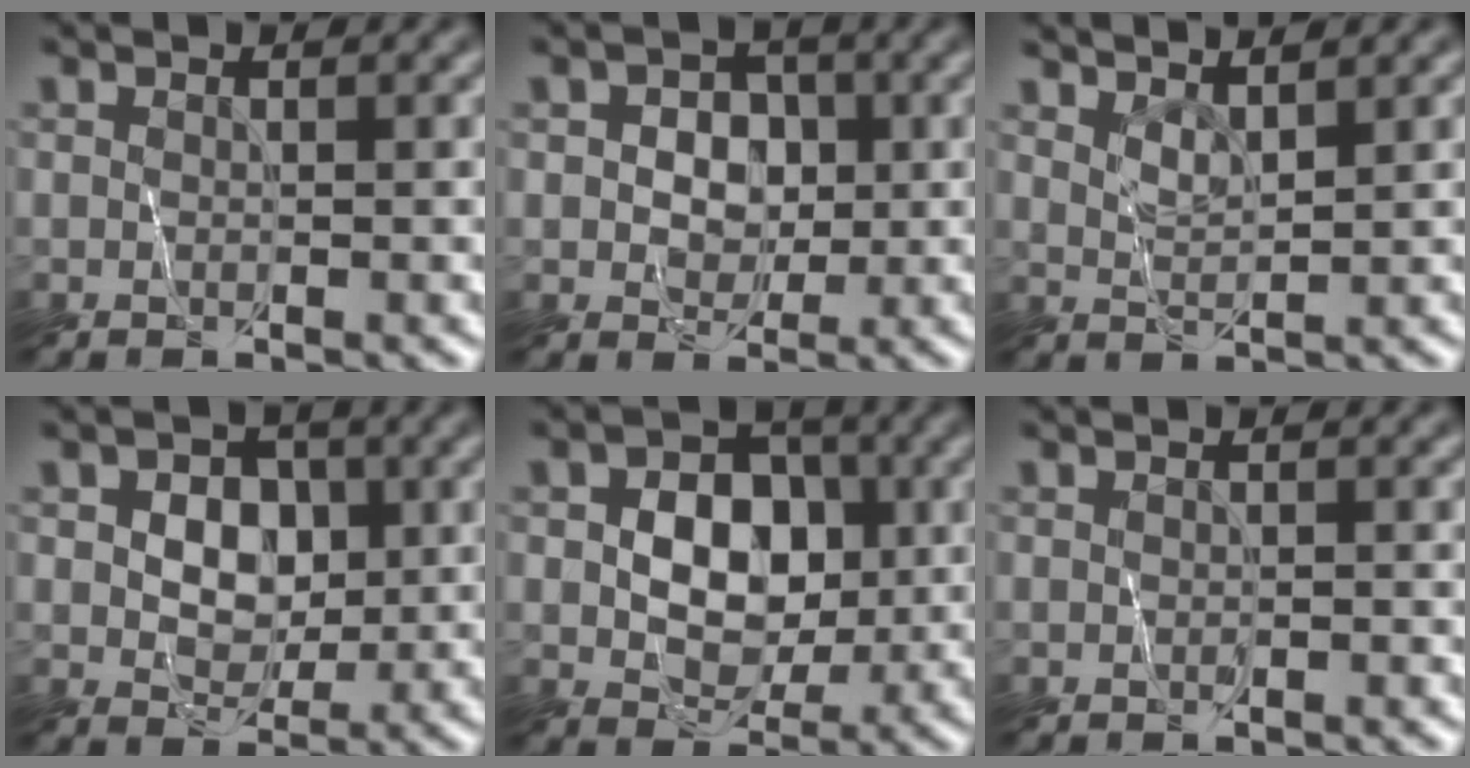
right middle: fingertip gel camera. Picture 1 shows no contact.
{"total": 3.6, "force": [0.2, 3.0, 2.1], "torque": [-0.018, 0.005, -0.002]}
{"total": 2.1, "force": [2.1, -0.4, 0.2], "torque": [-0.001, 0.000, 0.043]}
{"total": 4.4, "force": [0.5, 3.4, 2.8], "torque": [-0.037, 0.001, 0.006]}
{"total": 6.7, "force": [0.1, 4.9, 4.6], "torque": [-0.069, 0.002, -0.004]}
{"total": 0.6, "force": [-0.5, 0.2, 0.4], "torque": [-0.008, -0.005, -0.009]}